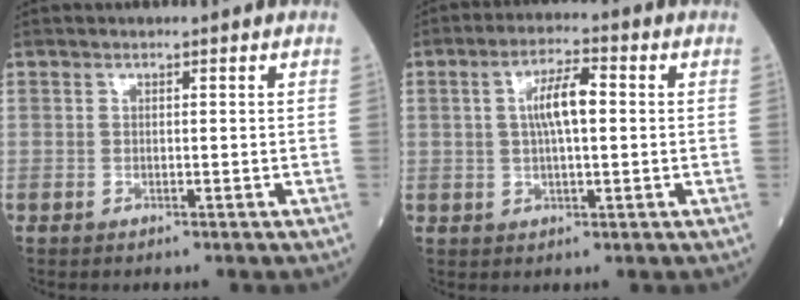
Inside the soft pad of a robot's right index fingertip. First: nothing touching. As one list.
[{"total": 6.4, "force": [0.9, 1.7, 6.2], "torque": [-0.117, 0.013, 0.015]}]